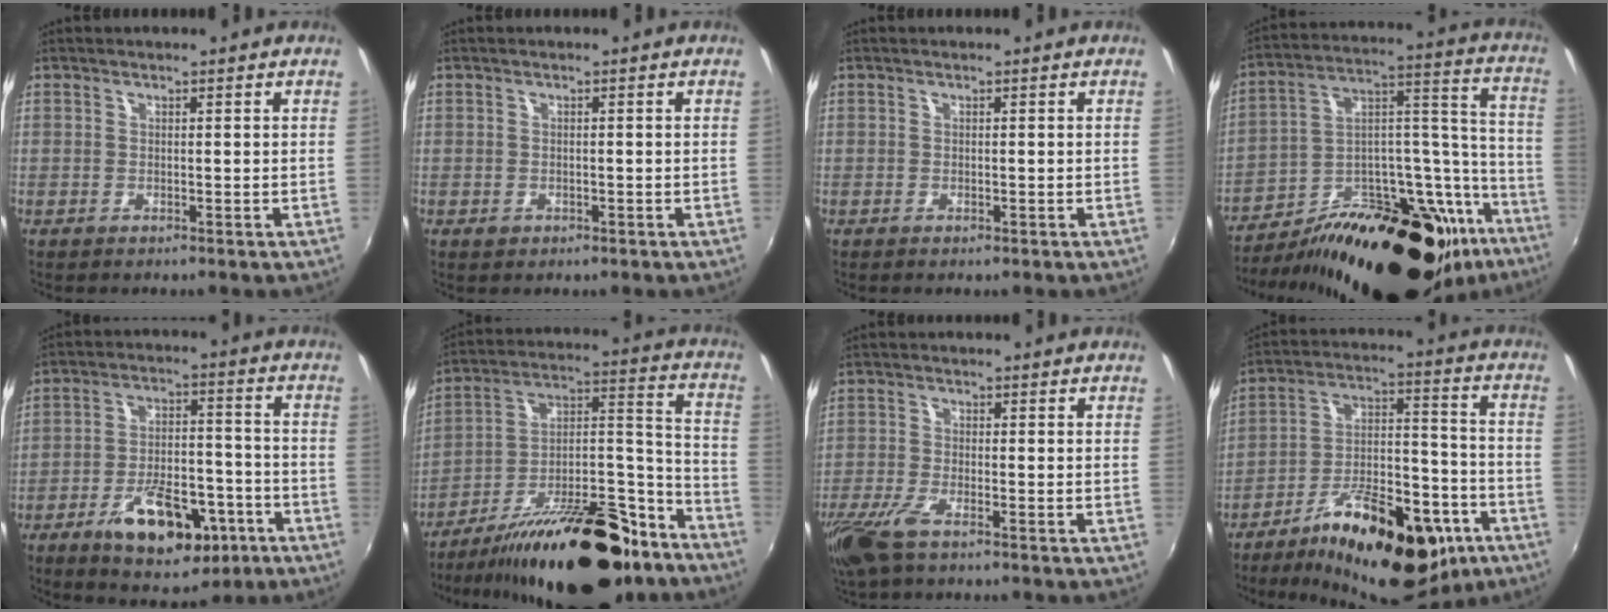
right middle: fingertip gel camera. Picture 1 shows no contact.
{"total": 1.0, "force": [-0.4, 0.8, 0.3], "torque": [-0.006, -0.002, -0.004]}
{"total": 0.0}
{"total": 36.6, "force": [-22.7, 16.2, 23.7], "torque": [-0.334, 0.044, -0.317]}
{"total": 14.9, "force": [-7.9, 6.8, 10.6], "torque": [-0.186, 0.009, -0.111]}
{"total": 27.1, "force": [-18.7, 9.7, 17.1], "torque": [-0.262, 0.013, -0.275]}
{"total": 8.1, "force": [-5.3, 2.4, 5.6], "torque": [-0.142, -0.026, -0.107]}
{"total": 23.3, "force": [-13.8, 10.2, 15.7], "torque": [-0.239, 0.008, -0.196]}